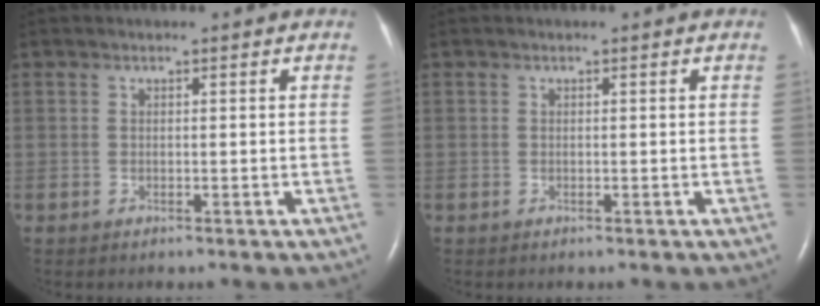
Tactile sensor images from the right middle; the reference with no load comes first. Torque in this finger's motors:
{"motor_torque": [0.09, -0.07, -0.25, -0.09]}